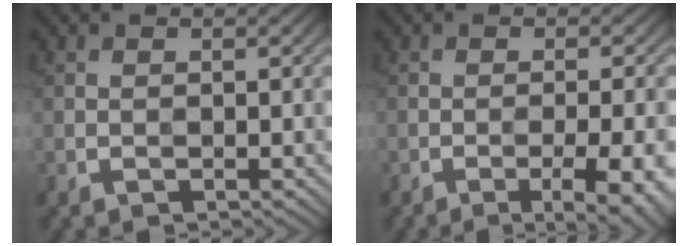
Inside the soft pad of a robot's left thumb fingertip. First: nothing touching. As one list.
[{"total": 6.8, "force": [-3.1, 1.5, 5.9], "torque": [-0.084, 0.001, -0.037]}]